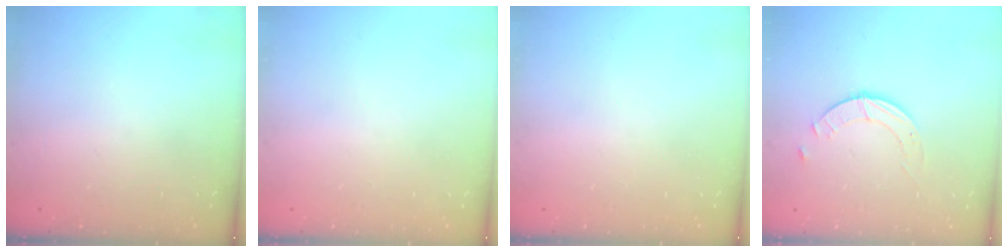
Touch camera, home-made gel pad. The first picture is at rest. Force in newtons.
{"total": 0.0}
{"total": 0.0}
{"total": 2.3, "press": 2.3, "slide": 0.3}